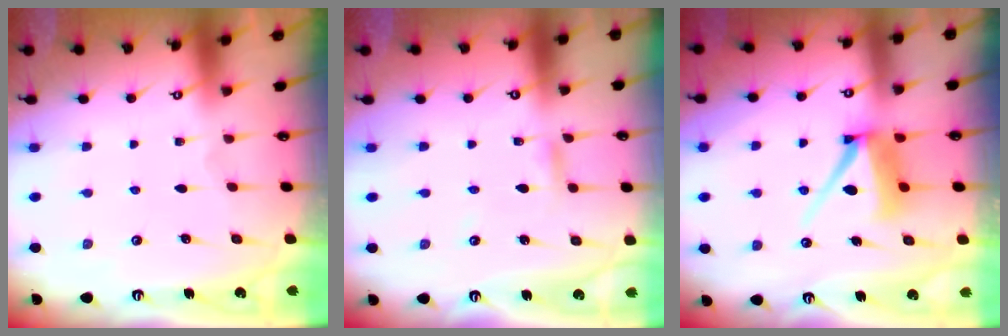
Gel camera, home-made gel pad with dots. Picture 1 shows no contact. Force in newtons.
{"total": 4.1, "press": 4.1, "slide": 0.3}
{"total": 9.9, "press": 9.9, "slide": 1.2}